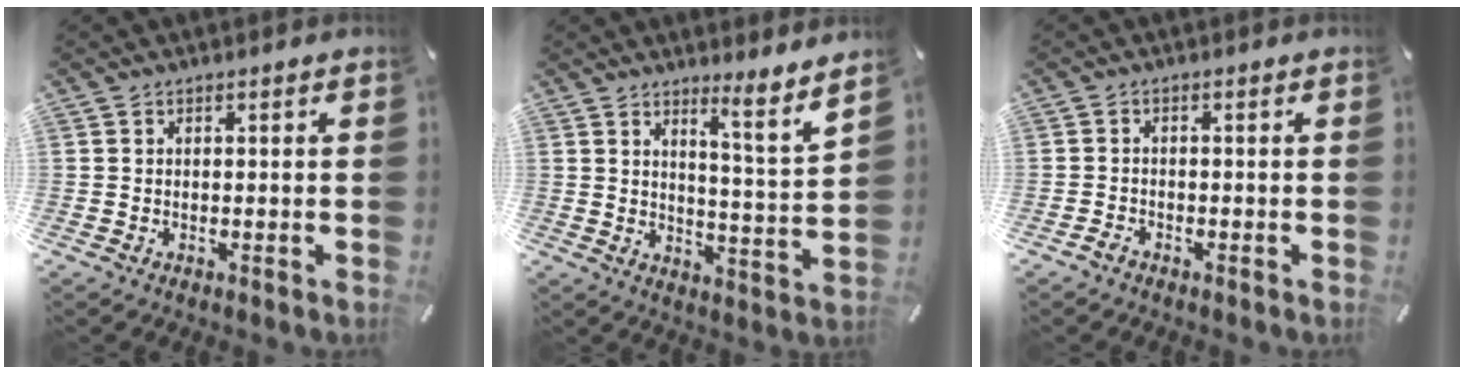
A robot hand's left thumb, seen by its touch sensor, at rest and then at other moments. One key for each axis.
{"total": 7.5, "fx": 6.2, "fy": -0.8, "fz": 4.1, "tx": -0.057, "ty": -0.060, "tz": 0.099}
{"total": 1.3, "fx": -1.2, "fy": 0.5, "fz": 0.4, "tx": -0.007, "ty": 0.004, "tz": -0.023}